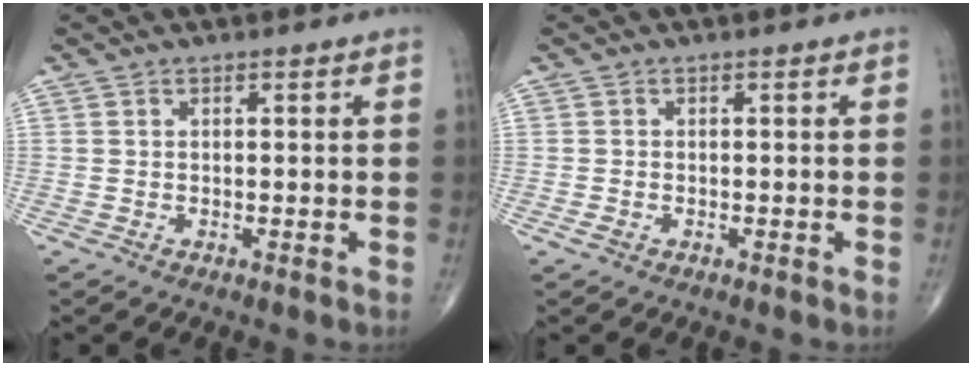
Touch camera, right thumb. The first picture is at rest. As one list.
[{"total": 1.0, "force": [-0.5, 0.7, 0.5], "torque": [-0.014, 0.004, -0.007]}]